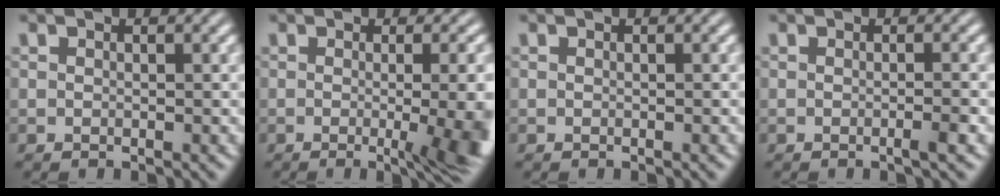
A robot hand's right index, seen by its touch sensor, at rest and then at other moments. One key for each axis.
{"total": 6.5, "fx": -1.7, "fy": 1.2, "fz": 6.2, "tx": -0.063, "ty": -0.008, "tz": -0.027}
{"total": 0.0}
{"total": 1.0, "fx": -0.5, "fy": -0.3, "fz": 0.9, "tx": -0.014, "ty": 0.003, "tz": -0.011}